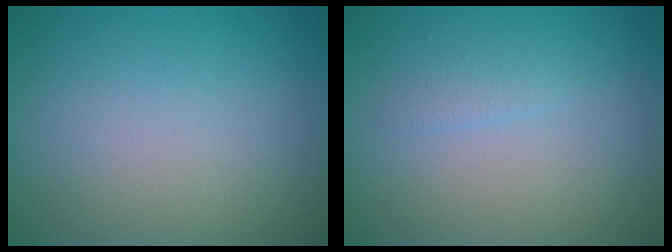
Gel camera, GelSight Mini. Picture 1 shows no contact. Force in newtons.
{"total": 0.9, "press": 0.9, "slide": 0.1}